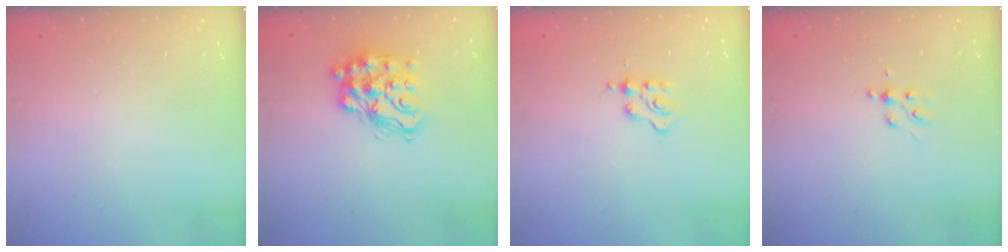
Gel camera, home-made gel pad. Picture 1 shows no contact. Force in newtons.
{"total": 15.9, "press": 15.9, "slide": 0.9}
{"total": 2.7, "press": 2.7, "slide": 0.3}
{"total": 5.2, "press": 5.1, "slide": 0.8}